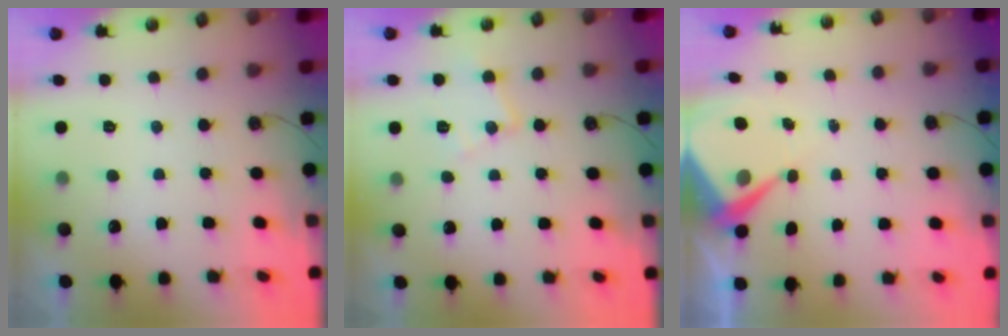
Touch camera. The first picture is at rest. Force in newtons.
{"total": 8.3, "press": 8.3, "slide": 0.6}
{"total": 5.6, "press": 5.6, "slide": 0.5}